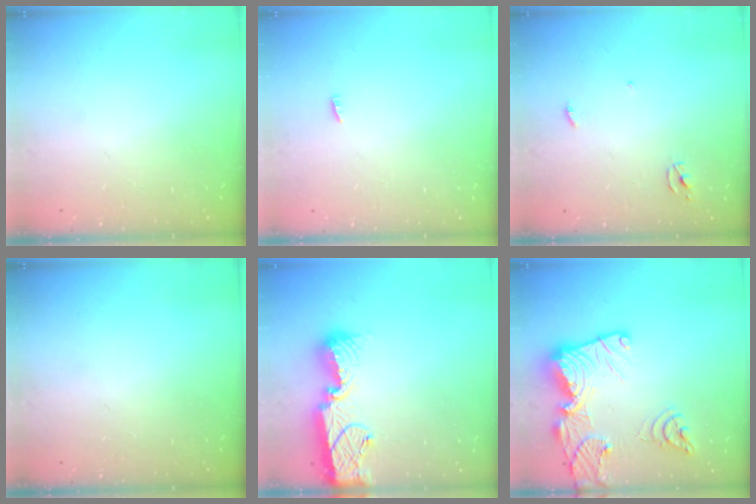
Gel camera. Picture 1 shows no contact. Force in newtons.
{"total": 6.6, "press": 2.7, "slide": 6.1}
{"total": 2.3, "press": 2.3, "slide": 0.1}
{"total": 0.0}
{"total": 13.4, "press": 13.2, "slide": 2.3}
{"total": 21.8, "press": 21.7, "slide": 2.3}